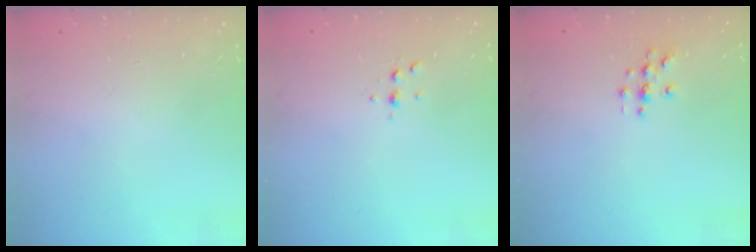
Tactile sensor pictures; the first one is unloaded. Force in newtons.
{"total": 3.7, "press": 3.6, "slide": 0.5}
{"total": 2.7, "press": 2.7, "slide": 0.3}